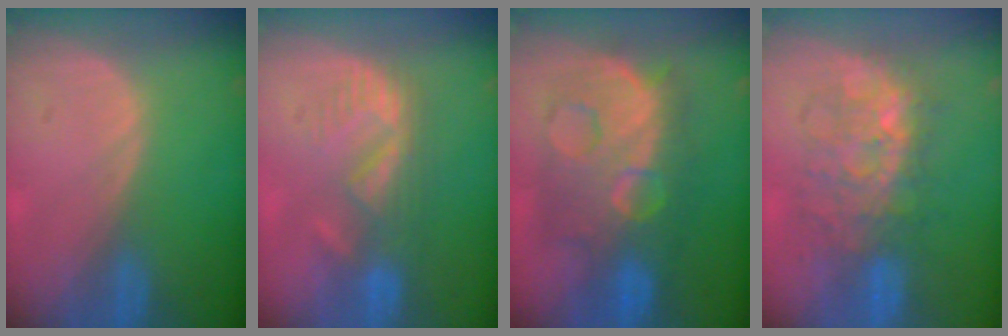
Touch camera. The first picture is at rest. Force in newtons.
{"total": 6.0, "press": 5.8, "slide": 1.5}
{"total": 12.3, "press": 12.3, "slide": 1.3}
{"total": 8.7, "press": 8.7, "slide": 0.3}